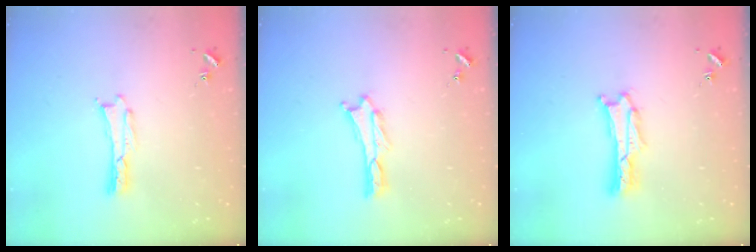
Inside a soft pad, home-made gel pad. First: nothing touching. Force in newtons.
{"total": 0.5, "press": 0.5, "slide": 0.2}
{"total": 1.7, "press": 1.7, "slide": 0.3}